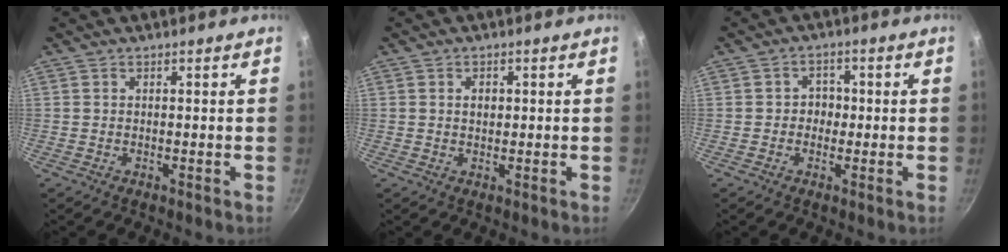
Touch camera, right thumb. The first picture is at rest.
{"total": 1.8, "force": [0.3, 1.4, 1.2], "torque": [-0.011, 0.000, 0.006]}
{"total": 3.2, "force": [-0.4, 2.9, 1.2], "torque": [0.009, 0.007, -0.010]}